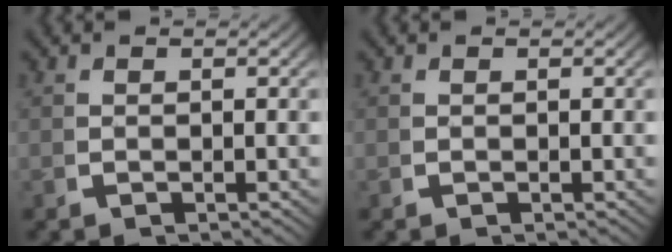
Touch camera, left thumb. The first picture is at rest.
{"total": 0.0}